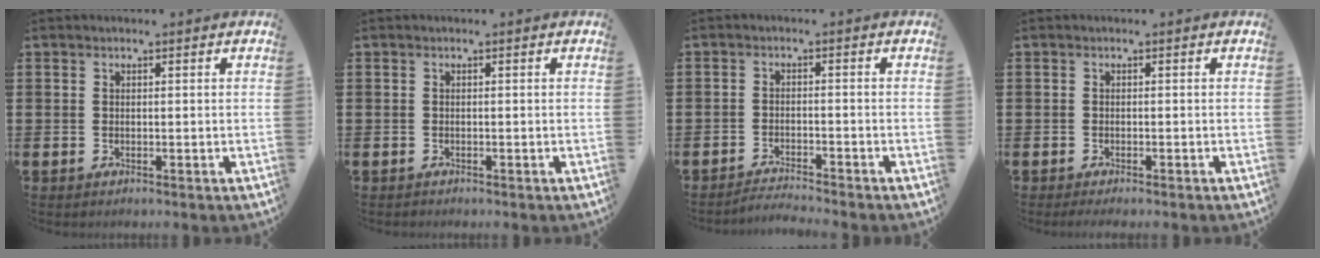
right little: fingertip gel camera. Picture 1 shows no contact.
{"total": 0.0}
{"total": 2.0, "force": [-1.9, -0.3, 0.0], "torque": [-0.002, 0.004, -0.041]}
{"total": 0.6, "force": [-0.5, 0.0, 0.4], "torque": [-0.007, -0.001, -0.010]}